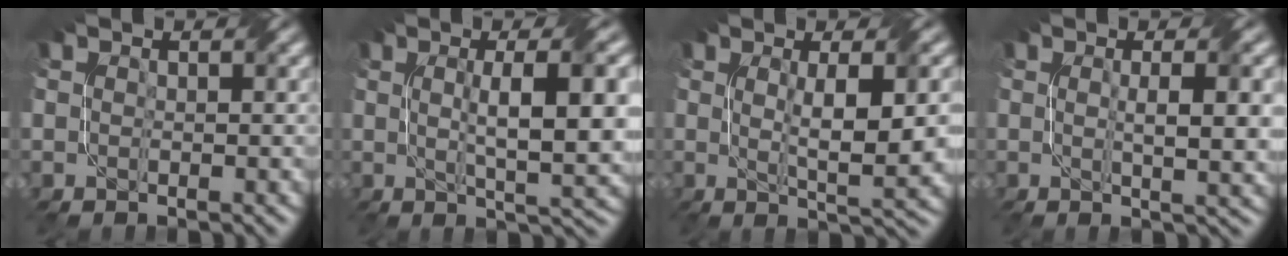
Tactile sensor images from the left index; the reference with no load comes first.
{"total": 9.5, "force": [1.2, 2.4, 9.1], "torque": [-0.123, 0.006, 0.021]}
{"total": 6.6, "force": [0.5, 1.3, 6.5], "torque": [-0.101, 0.000, 0.011]}
{"total": 5.3, "force": [0.4, 1.2, 5.1], "torque": [-0.066, 0.006, 0.007]}